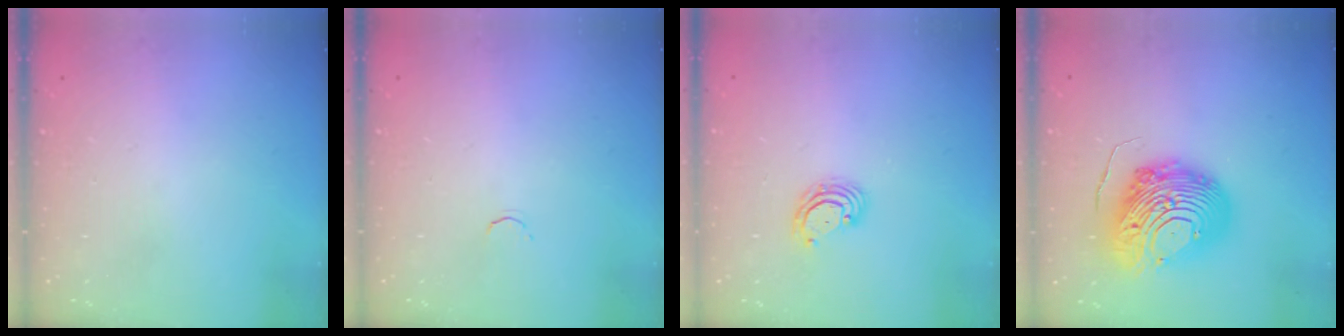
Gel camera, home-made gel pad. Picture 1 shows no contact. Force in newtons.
{"total": 1.7, "press": 1.6, "slide": 0.5}
{"total": 4.2, "press": 4.2, "slide": 0.3}
{"total": 16.1, "press": 16.0, "slide": 1.8}